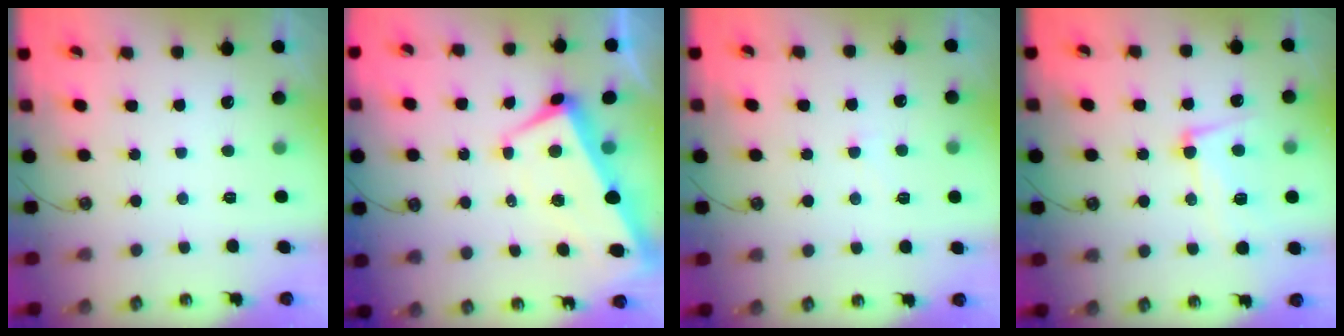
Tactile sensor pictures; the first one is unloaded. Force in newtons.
{"total": 1.4, "press": 1.0, "slide": 0.9}
{"total": 4.4, "press": 4.4, "slide": 0.6}
{"total": 7.6, "press": 7.5, "slide": 1.7}